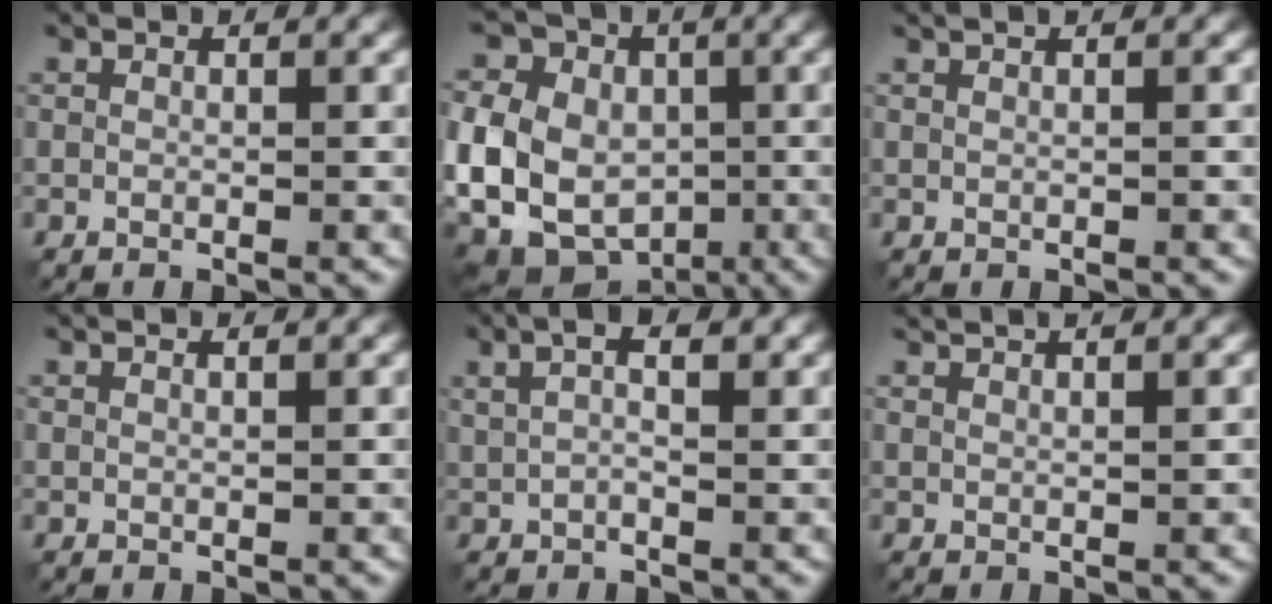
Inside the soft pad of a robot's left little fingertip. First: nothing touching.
{"total": 16.7, "force": [-1.7, 14.4, 8.2], "torque": [-0.188, 0.020, -0.060]}
{"total": 1.7, "force": [1.0, 0.7, 1.2], "torque": [-0.008, 0.005, -0.002]}
{"total": 1.4, "force": [1.1, 0.4, 0.7], "torque": [-0.001, 0.005, 0.000]}
{"total": 4.4, "force": [1.9, 1.8, 3.6], "torque": [-0.059, 0.008, 0.015]}
{"total": 2.1, "force": [1.6, 0.5, 1.3], "torque": [-0.005, 0.008, 0.009]}